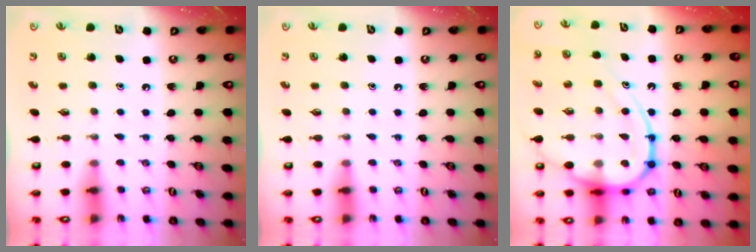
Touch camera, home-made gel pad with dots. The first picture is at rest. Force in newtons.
{"total": 0.0}
{"total": 18.6, "press": 18.5, "slide": 1.9}